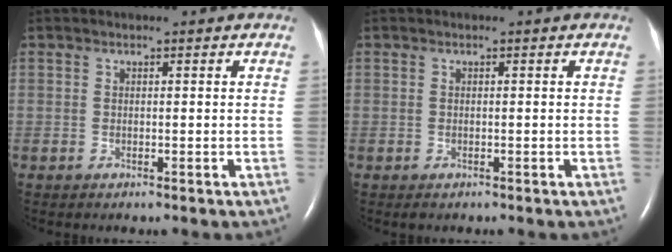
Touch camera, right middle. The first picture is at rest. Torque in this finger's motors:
{"motor_torque": [0.16, -0.09, 0.06, 0.02]}